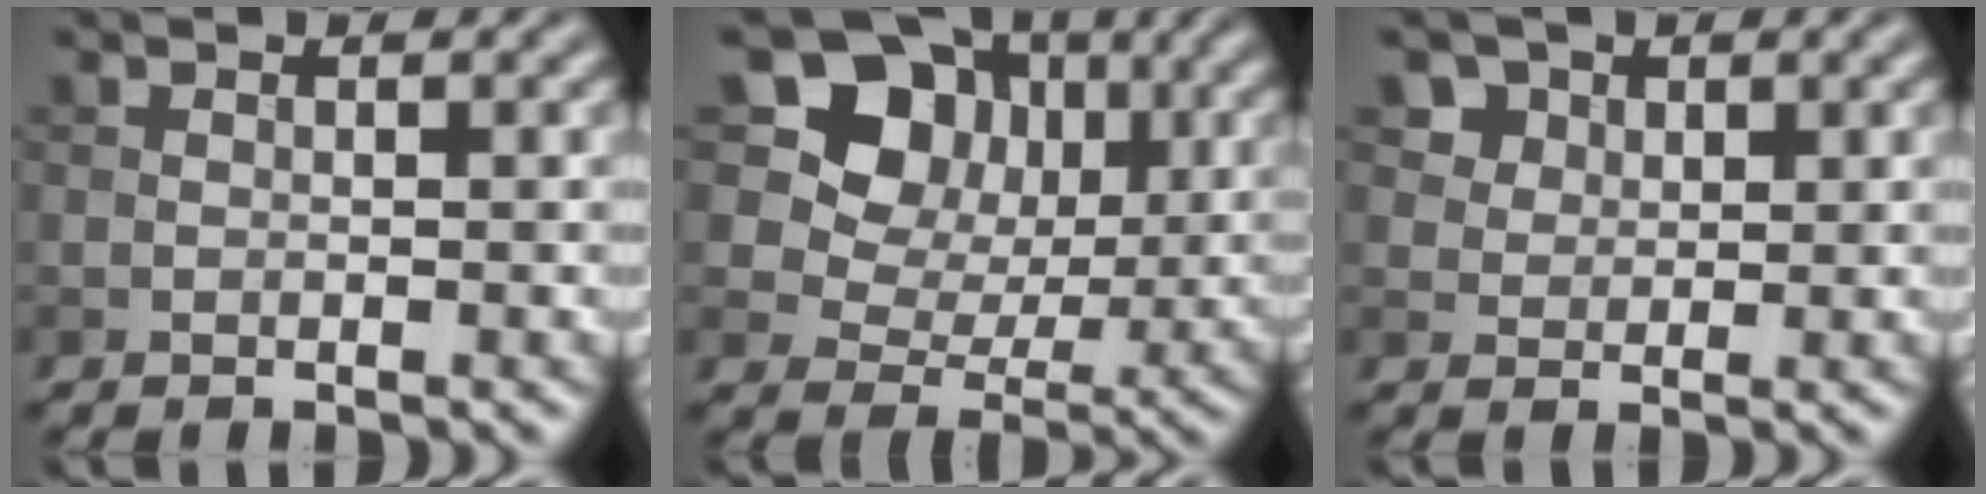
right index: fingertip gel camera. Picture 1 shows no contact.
{"total": 13.3, "force": [5.9, 9.7, 6.9], "torque": [-0.141, 0.032, 0.089]}
{"total": 5.6, "force": [3.3, 4.0, 2.2], "torque": [-0.059, 0.002, 0.059]}